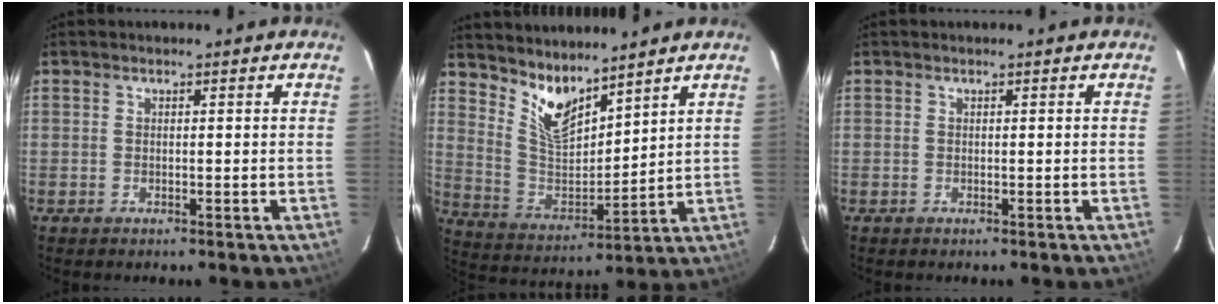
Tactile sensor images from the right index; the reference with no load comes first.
{"total": 10.0, "force": [7.9, 3.2, 5.2], "torque": [-0.103, -0.014, 0.160]}
{"total": 0.0}